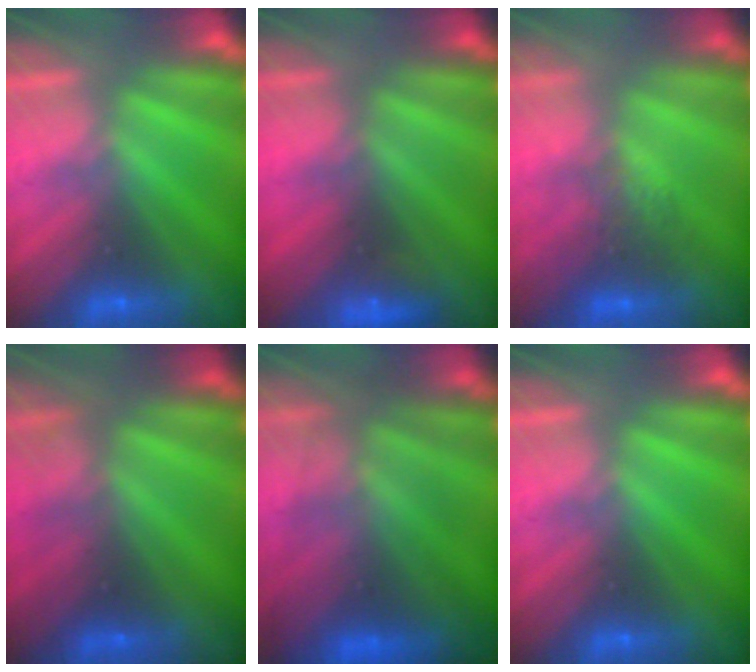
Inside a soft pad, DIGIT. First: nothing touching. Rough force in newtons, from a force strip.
{"total": 2.3}
{"total": 2.7}
{"total": 2.5}
{"total": 5.7}
{"total": 0.0}